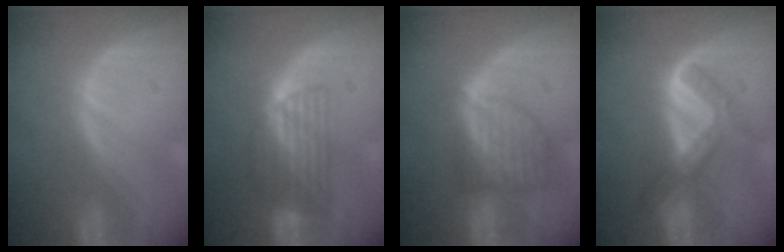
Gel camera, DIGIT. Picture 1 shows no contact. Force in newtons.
{"total": 6.5, "press": 5.5, "slide": 3.5}
{"total": 7.0, "press": 6.6, "slide": 2.4}
{"total": 6.2, "press": 5.4, "slide": 3.1}